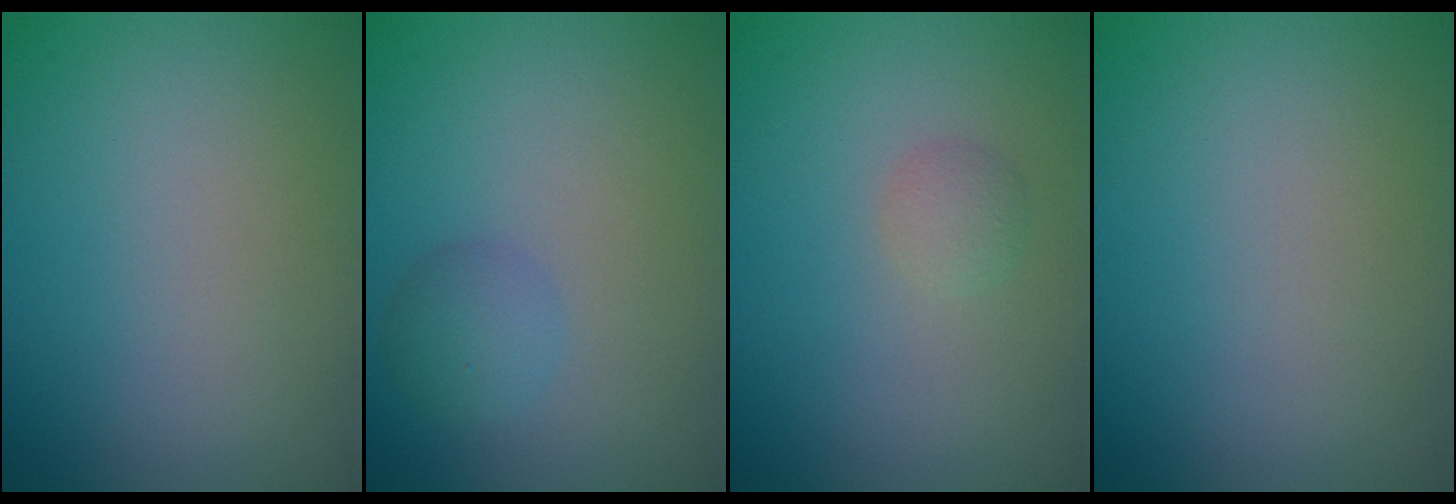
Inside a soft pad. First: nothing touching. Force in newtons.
{"total": 2.0, "press": 2.0, "slide": 0.1}
{"total": 1.2, "press": 1.2, "slide": 0.1}
{"total": 0.0}